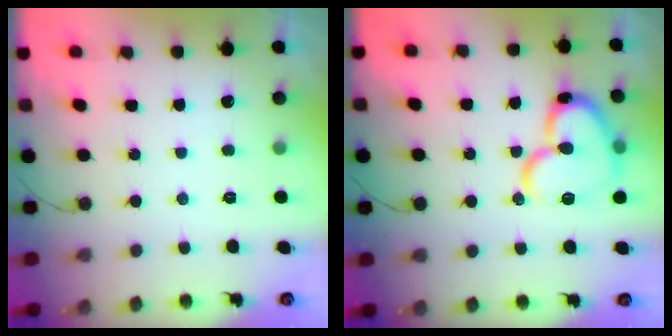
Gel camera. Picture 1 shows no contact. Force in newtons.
{"total": 17.2, "press": 17.1, "slide": 1.5}